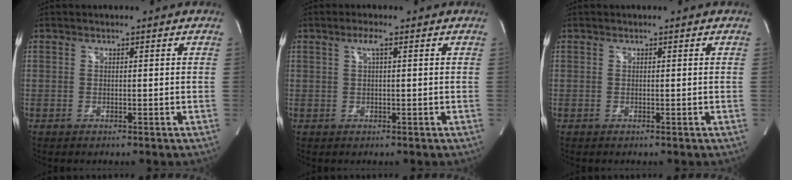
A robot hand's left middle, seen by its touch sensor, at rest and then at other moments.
{"total": 1.7, "force": [0.8, -0.1, 1.5], "torque": [-0.038, 0.002, 0.015]}
{"total": 0.0}